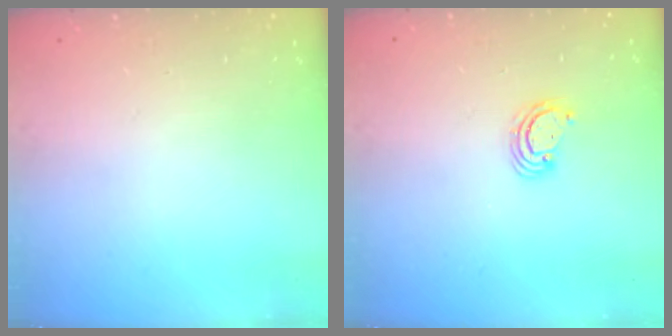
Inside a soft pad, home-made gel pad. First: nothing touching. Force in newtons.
{"total": 2.4, "press": 2.4, "slide": 0.2}